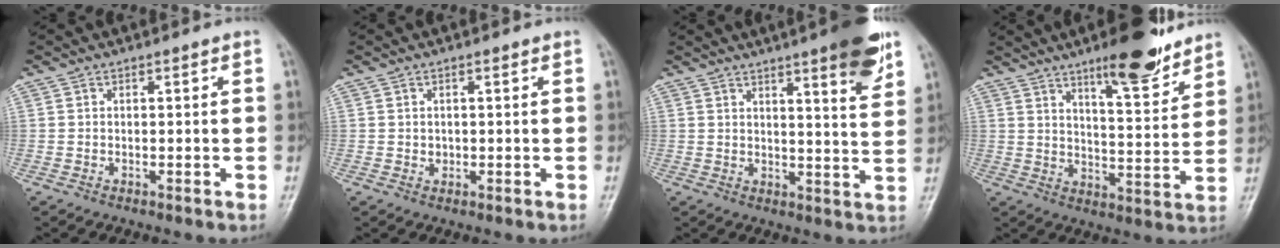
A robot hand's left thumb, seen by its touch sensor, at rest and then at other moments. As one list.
[{"total": 1.0, "force": [0.2, 0.9, 0.5], "torque": [0.000, 0.000, 0.005]}, {"total": 10.5, "force": [6.6, 1.4, 8.1], "torque": [-0.093, -0.035, 0.085]}, {"total": 12.7, "force": [9.1, 3.0, 8.3], "torque": [-0.100, -0.061, 0.143]}]